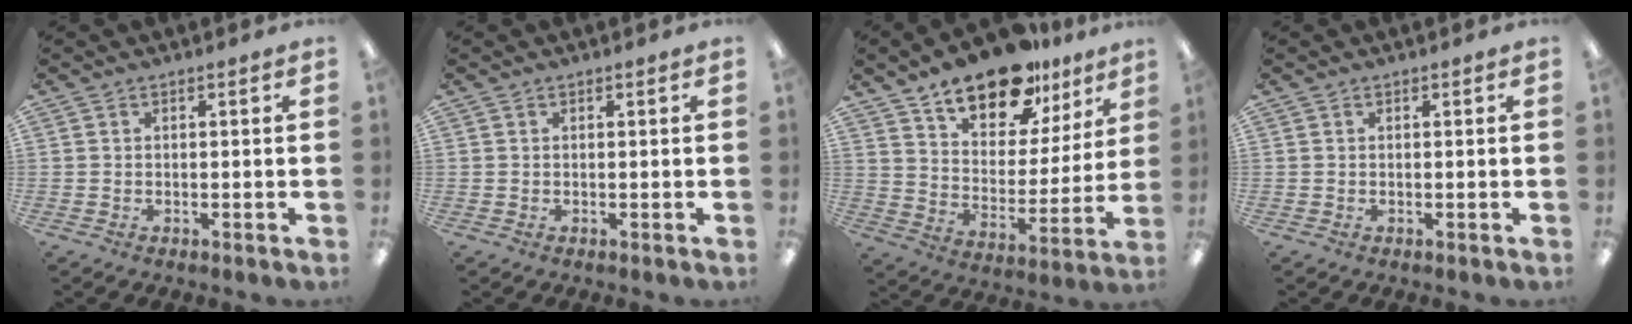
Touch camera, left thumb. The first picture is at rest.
{"total": 0.0}
{"total": 17.9, "force": [13.8, 8.1, 8.0], "torque": [-0.127, -0.091, 0.241]}
{"total": 0.0}